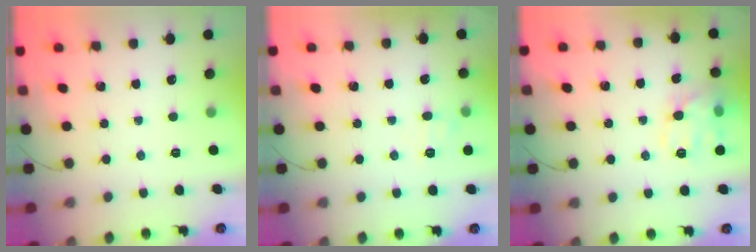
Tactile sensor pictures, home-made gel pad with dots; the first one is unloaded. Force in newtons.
{"total": 6.2, "press": 6.1, "slide": 1.5}
{"total": 12.8, "press": 12.8, "slide": 0.8}